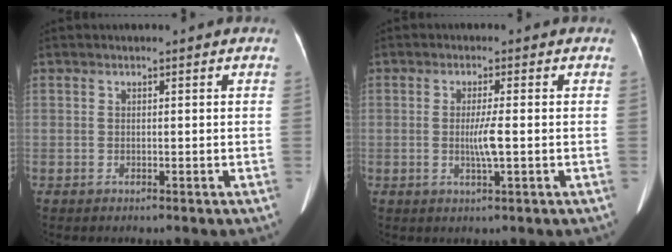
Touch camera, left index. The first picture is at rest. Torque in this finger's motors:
{"motor_torque": [0.08, -0.05, 0.08, 0.01]}